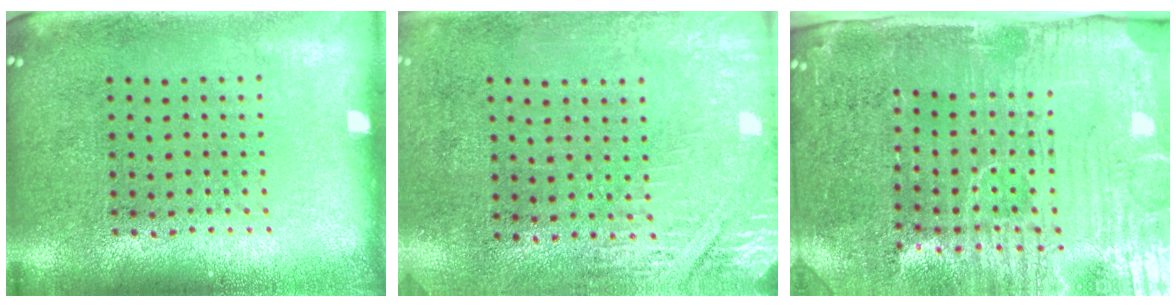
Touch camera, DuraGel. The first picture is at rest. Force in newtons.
{"total": 2.9, "press": 2.5, "slide": 1.5}
{"total": 5.2, "press": 4.4, "slide": 2.8}